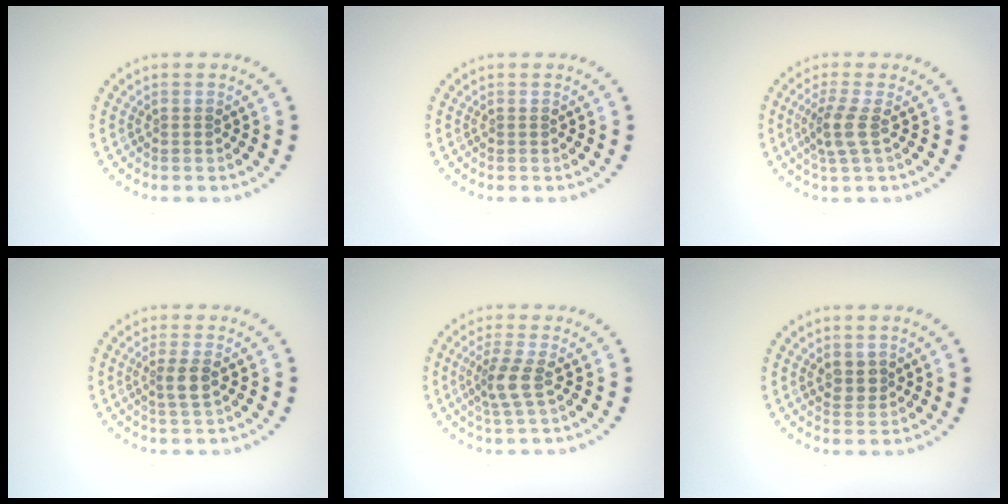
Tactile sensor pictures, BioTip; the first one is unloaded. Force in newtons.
{"total": 0.0}
{"total": 2.7, "press": 2.0, "slide": 1.8}
{"total": 1.9, "press": 1.6, "slide": 1.1}
{"total": 2.5, "press": 1.8, "slide": 1.7}
{"total": 1.9, "press": 1.8, "slide": 0.6}